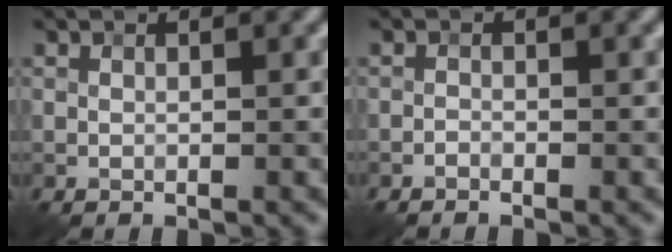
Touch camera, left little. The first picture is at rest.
{"total": 0.6, "force": [-0.6, 0.1, 0.0], "torque": [-0.001, 0.003, -0.014]}